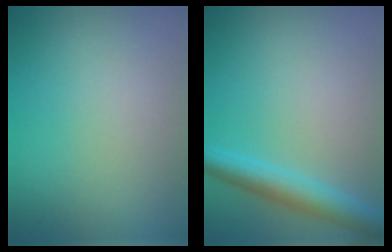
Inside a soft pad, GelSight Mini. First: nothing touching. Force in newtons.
{"total": 3.9, "press": 3.9, "slide": 0.2}